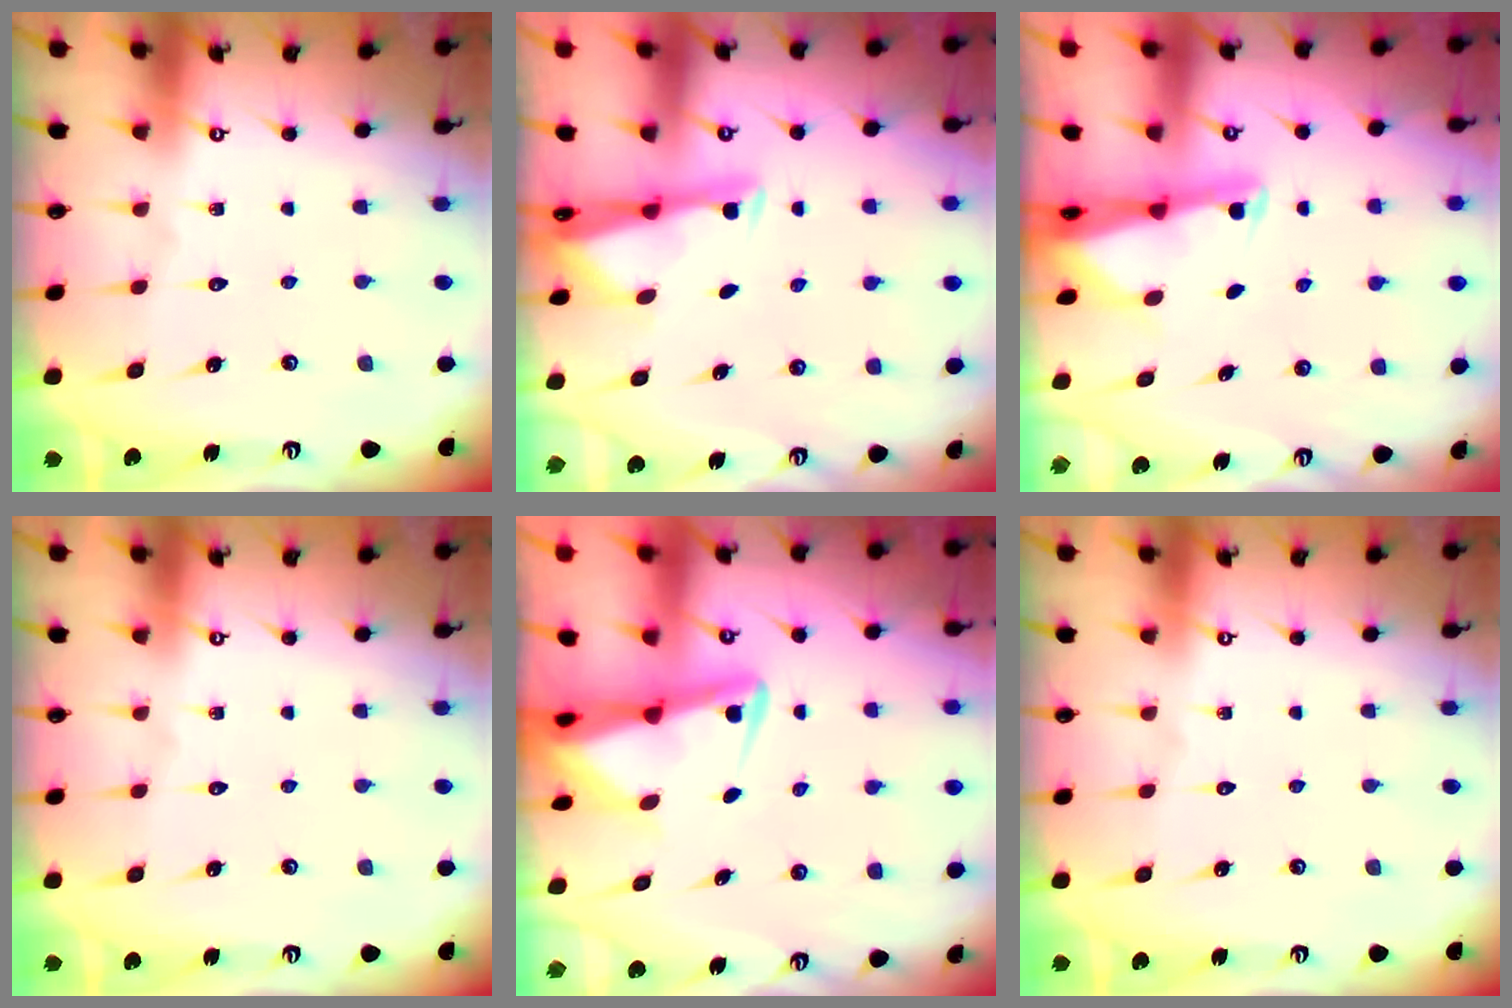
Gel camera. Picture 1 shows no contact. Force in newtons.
{"total": 2.7, "press": 2.7, "slide": 0.4}
{"total": 2.6, "press": 2.5, "slide": 0.5}
{"total": 0.0}
{"total": 3.6, "press": 3.5, "slide": 0.7}
{"total": 0.0}